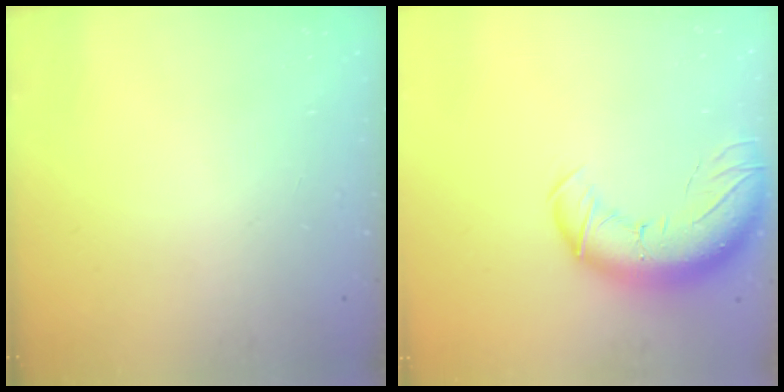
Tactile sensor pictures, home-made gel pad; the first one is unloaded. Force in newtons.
{"total": 15.2, "press": 14.7, "slide": 3.6}